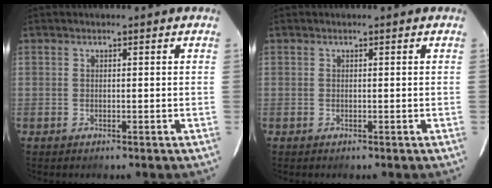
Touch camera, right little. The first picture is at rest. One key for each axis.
{"total": 0.0}